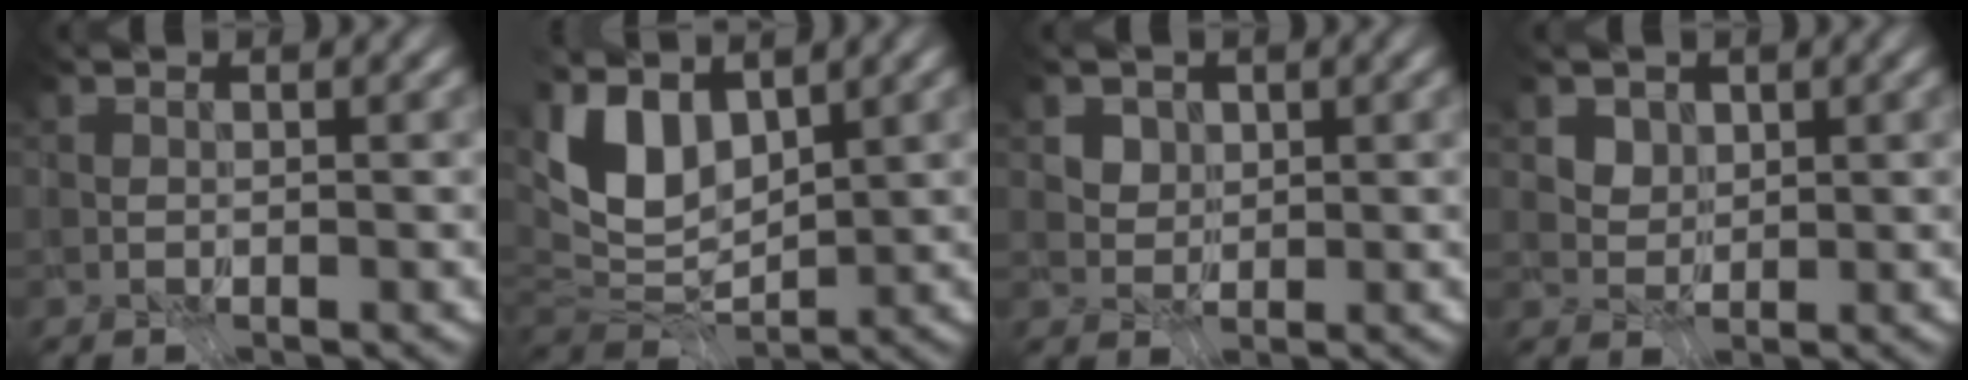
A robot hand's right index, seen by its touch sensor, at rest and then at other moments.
{"total": 3.2, "force": [1.6, 0.8, 2.6], "torque": [-0.056, -0.008, 0.034]}
{"total": 3.6, "force": [2.1, 2.4, 1.5], "torque": [-0.034, -0.003, 0.033]}
{"total": 2.6, "force": [1.7, 1.7, 0.9], "torque": [-0.028, -0.010, 0.036]}